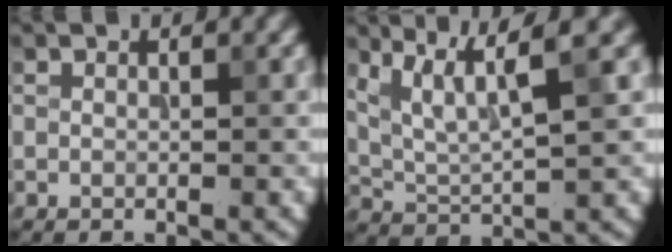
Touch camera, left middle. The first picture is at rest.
{"total": 5.8, "force": [3.1, 1.1, 4.7], "torque": [-0.087, 0.003, 0.065]}